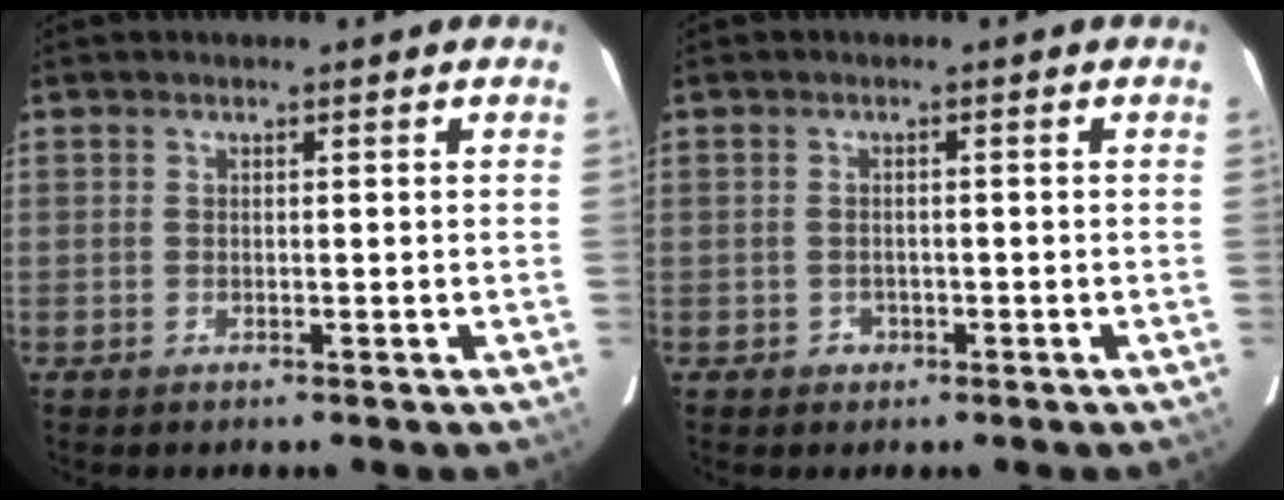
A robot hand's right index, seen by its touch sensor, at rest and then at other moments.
{"total": 1.8, "force": [-0.8, 1.6, 0.2], "torque": [-0.003, 0.005, -0.009]}